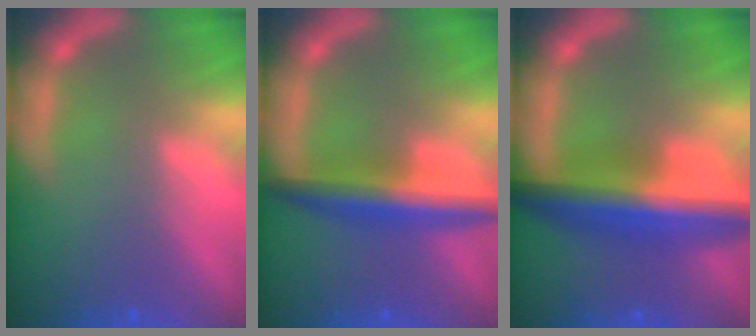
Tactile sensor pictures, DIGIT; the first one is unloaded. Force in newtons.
{"total": 5.5}
{"total": 8.5}